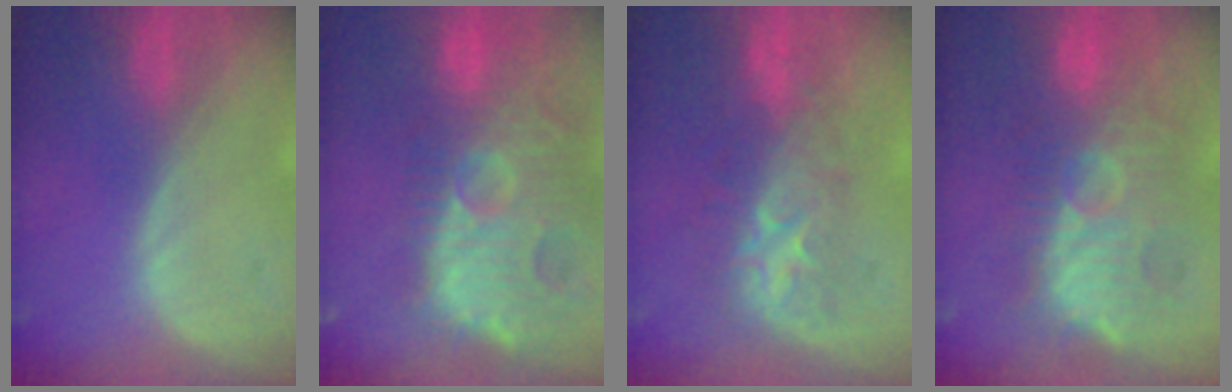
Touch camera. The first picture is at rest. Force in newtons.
{"total": 14.4, "press": 12.6, "slide": 7.0}
{"total": 8.0, "press": 7.8, "slide": 2.1}
{"total": 10.3, "press": 10.3, "slide": 0.6}